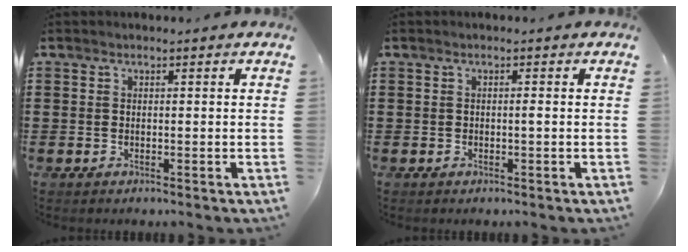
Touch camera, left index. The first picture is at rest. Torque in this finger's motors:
{"motor_torque": [0.14, 0.03, 0.00, 0.00]}